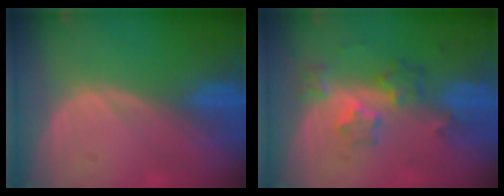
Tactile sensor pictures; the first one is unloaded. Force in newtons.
{"total": 5.9, "press": 5.4, "slide": 2.5}